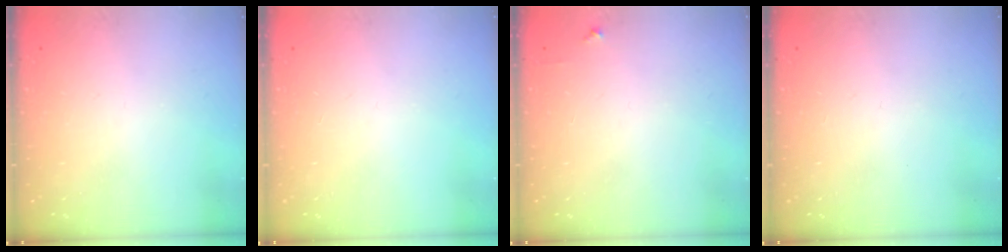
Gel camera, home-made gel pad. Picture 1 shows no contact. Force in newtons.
{"total": 0.0}
{"total": 4.7, "press": 4.6, "slide": 0.5}
{"total": 0.0}